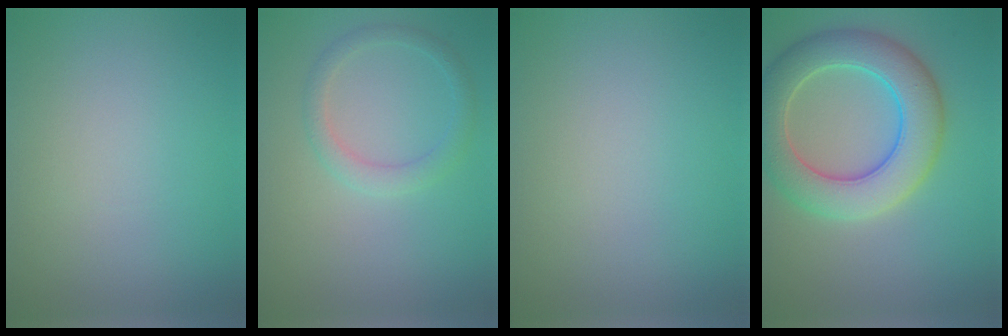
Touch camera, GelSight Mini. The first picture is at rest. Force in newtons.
{"total": 2.0, "press": 2.0, "slide": 0.1}
{"total": 0.0}
{"total": 7.5, "press": 7.5, "slide": 0.4}